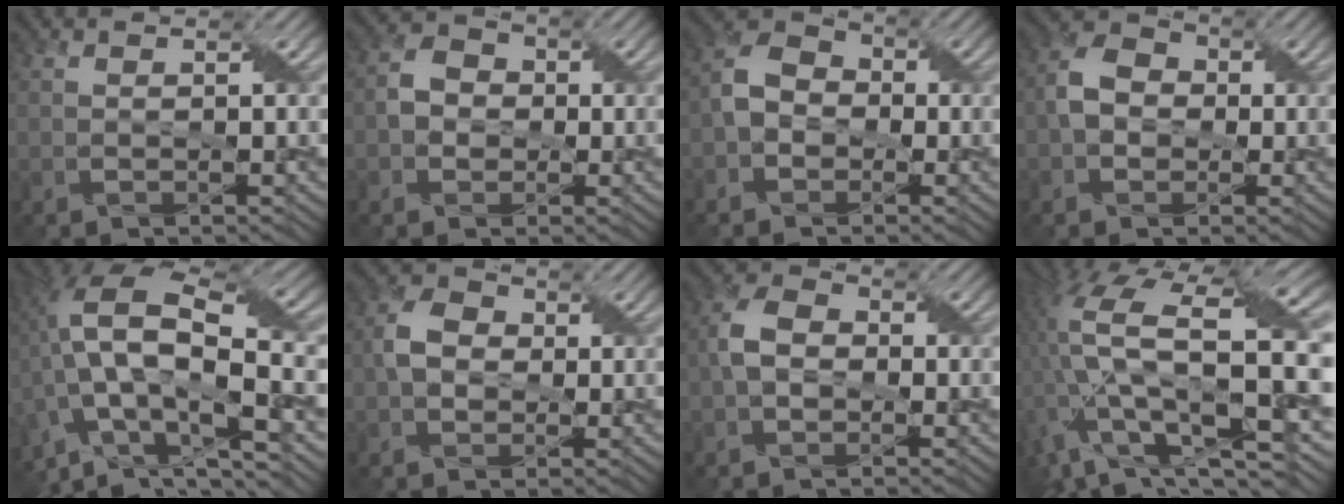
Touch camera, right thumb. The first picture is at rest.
{"total": 3.8, "force": [-0.5, 3.4, 1.7], "torque": [-0.037, 0.007, -0.014]}
{"total": 5.2, "force": [-1.5, 4.3, 2.5], "torque": [-0.063, 0.007, -0.043]}
{"total": 4.9, "force": [-0.5, 4.1, 2.6], "torque": [-0.054, 0.011, -0.019]}
{"total": 16.2, "force": [-3.1, 7.8, 13.9], "torque": [-0.272, 0.011, -0.064]}
{"total": 4.2, "force": [-0.2, 3.5, 2.4], "torque": [-0.055, 0.008, -0.012]}
{"total": 4.6, "force": [-0.8, 3.4, 3.0], "torque": [-0.068, 0.009, -0.024]}
{"total": 19.6, "force": [-1.5, 9.4, 17.2], "torque": [-0.352, -0.027, -0.015]}